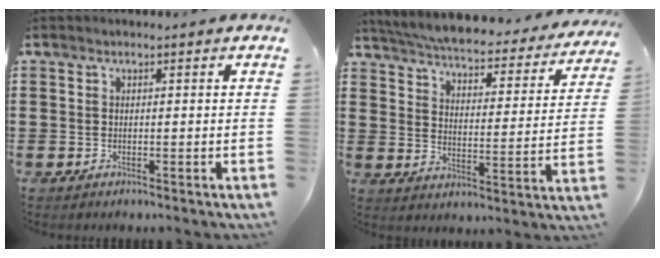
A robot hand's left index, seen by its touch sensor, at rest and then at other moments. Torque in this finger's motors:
{"motor_torque": [1.25, -0.89, 0.33, 0.16]}